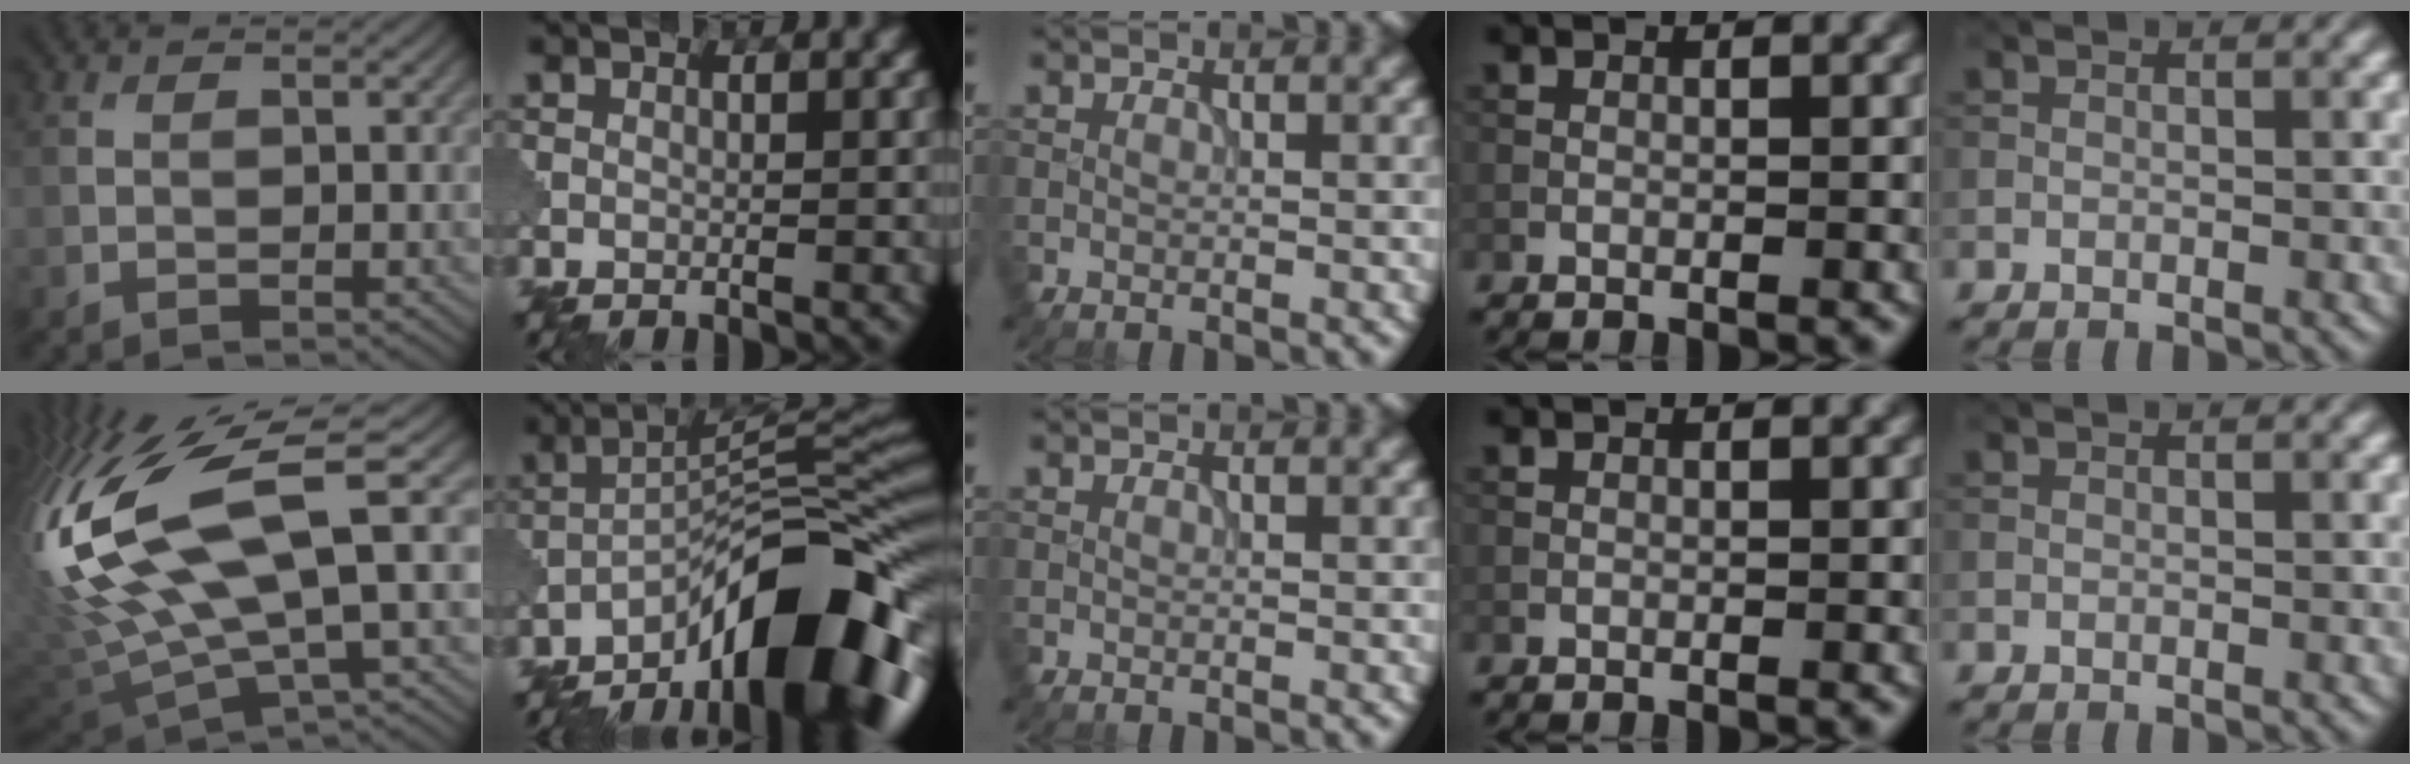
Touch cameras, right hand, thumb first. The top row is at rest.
{"thumb": {"total": 18.8, "force": [2.8, 6.3, 17.5], "torque": [-0.405, -0.002, 0.067]}, "index": {"total": 14.4, "force": [-9.1, 3.8, 10.5], "torque": [-0.145, 0.017, -0.159]}}